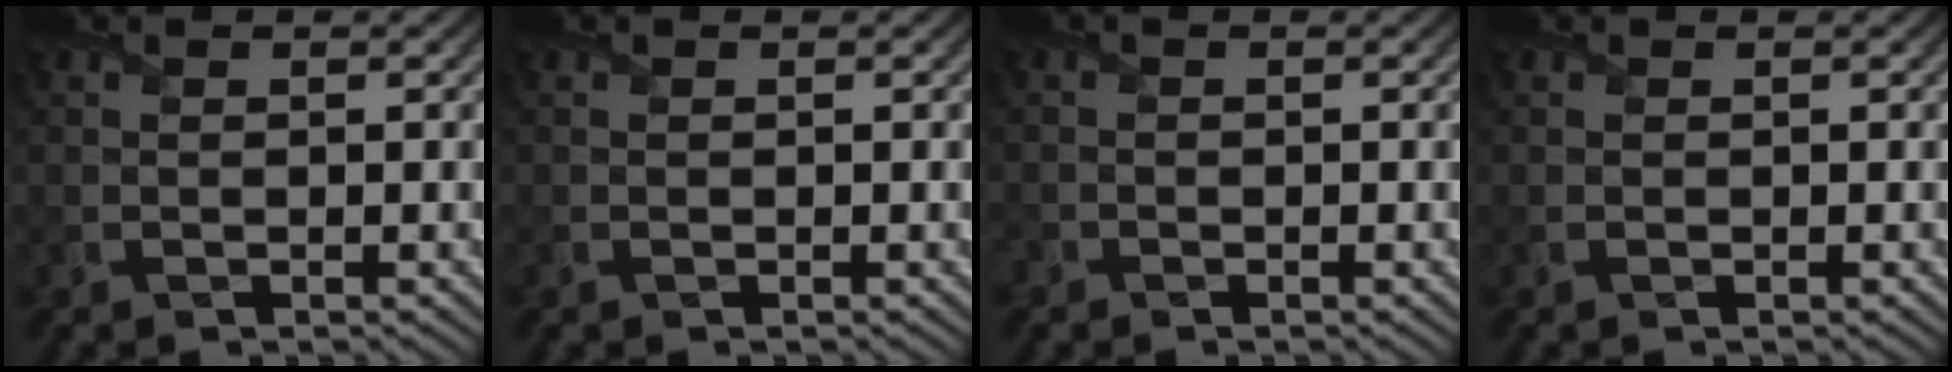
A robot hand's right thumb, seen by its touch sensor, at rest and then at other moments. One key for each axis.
{"total": 0.0}
{"total": 0.7, "fx": -0.6, "fy": 0.3, "fz": 0.0, "tx": -0.002, "ty": -0.003, "tz": -0.015}
{"total": 0.0}